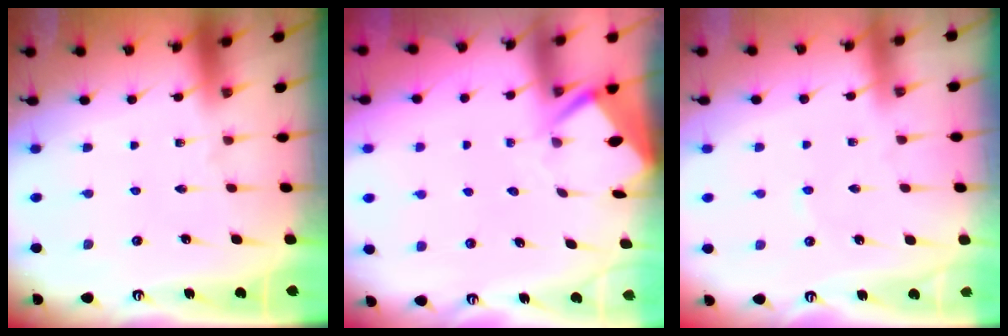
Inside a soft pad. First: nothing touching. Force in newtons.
{"total": 3.3, "press": 3.3, "slide": 0.3}
{"total": 1.3, "press": 1.3, "slide": 0.2}